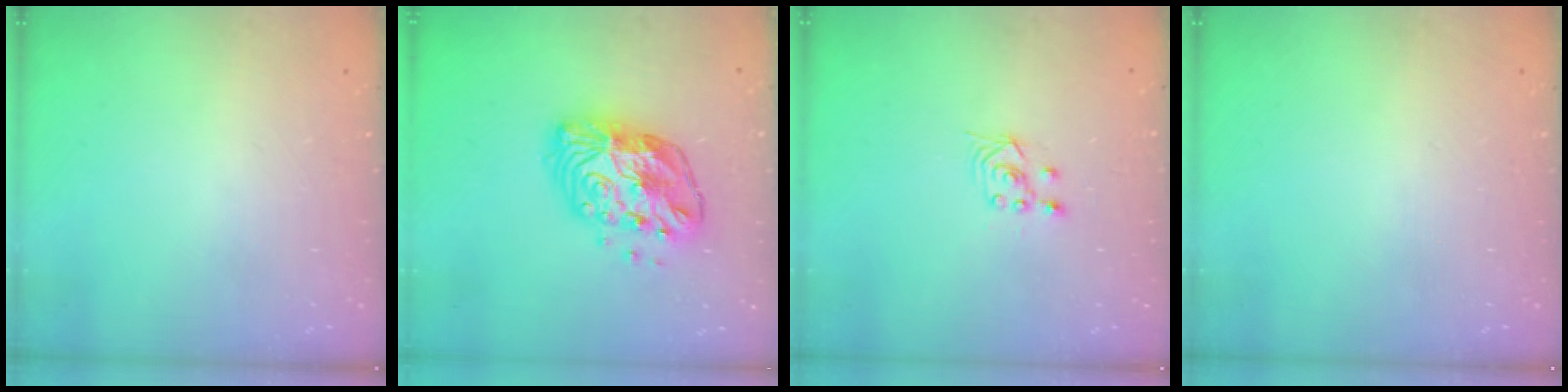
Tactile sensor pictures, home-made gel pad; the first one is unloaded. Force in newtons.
{"total": 14.1, "press": 14.1, "slide": 1.2}
{"total": 2.8, "press": 2.4, "slide": 1.4}
{"total": 0.0}